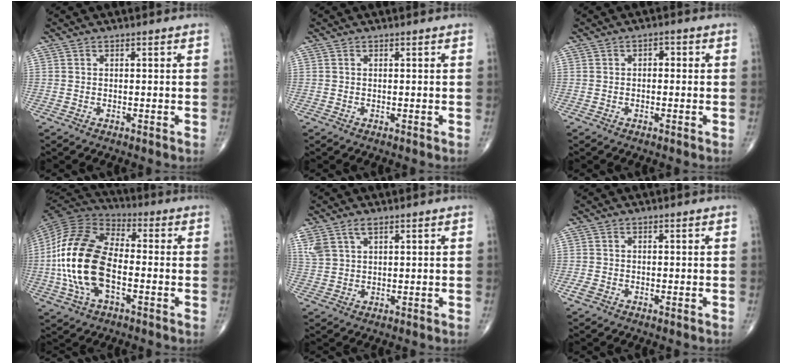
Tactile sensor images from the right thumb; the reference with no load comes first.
{"total": 0.0}
{"total": 1.7, "force": [0.1, 1.1, 1.3], "torque": [-0.007, 0.007, -0.005]}
{"total": 18.7, "force": [-2.8, 10.2, 15.5], "torque": [-0.313, 0.024, -0.057]}
{"total": 6.1, "force": [3.6, 3.2, 3.7], "torque": [-0.085, 0.002, 0.080]}
{"total": 1.6, "force": [-0.7, 1.0, 1.0], "torque": [-0.024, 0.001, -0.014]}